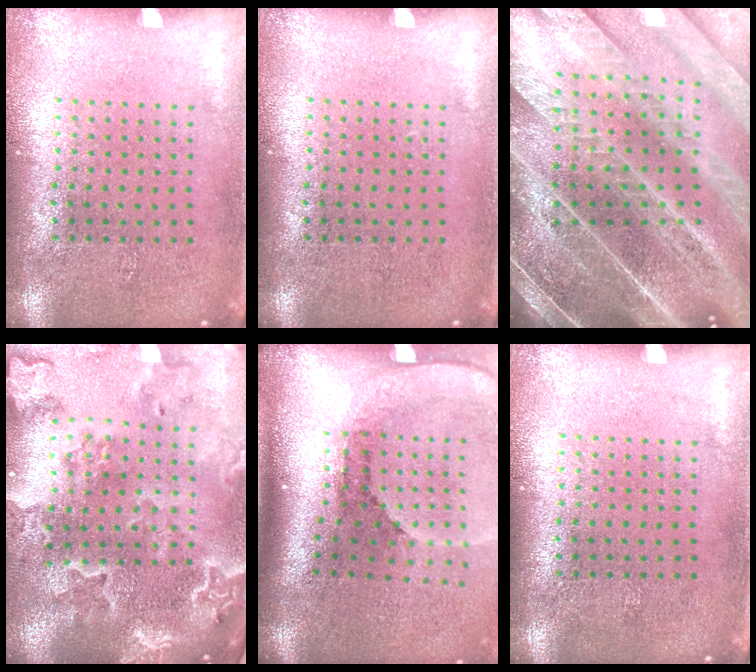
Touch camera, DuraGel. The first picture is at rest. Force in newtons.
{"total": 0.0}
{"total": 5.3, "press": 4.5, "slide": 2.8}
{"total": 2.9, "press": 2.7, "slide": 1.0}
{"total": 2.6, "press": 1.7, "slide": 1.9}
{"total": 0.0}